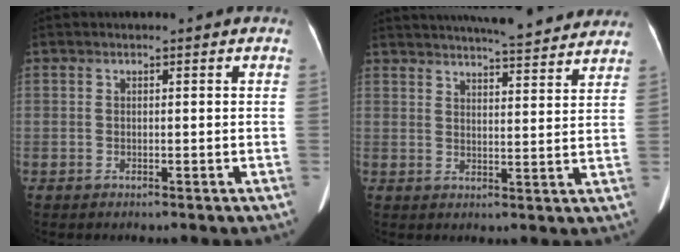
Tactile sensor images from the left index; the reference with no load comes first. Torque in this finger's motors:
{"motor_torque": [0.64, -0.90, 0.08, 0.10]}